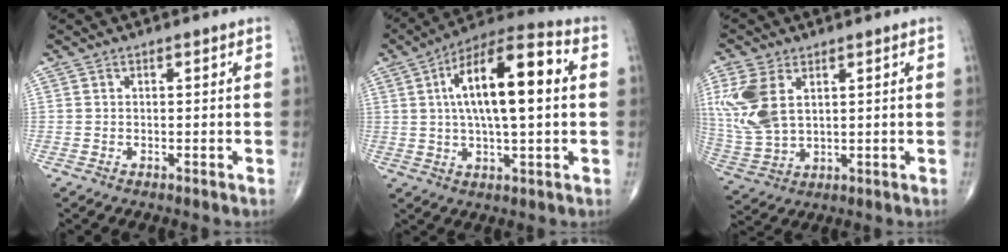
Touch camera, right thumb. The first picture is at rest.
{"total": 17.9, "force": [2.7, 6.1, 16.6], "torque": [-0.275, 0.025, 0.038]}
{"total": 11.9, "force": [3.6, 7.0, 8.9], "torque": [-0.208, -0.004, 0.085]}